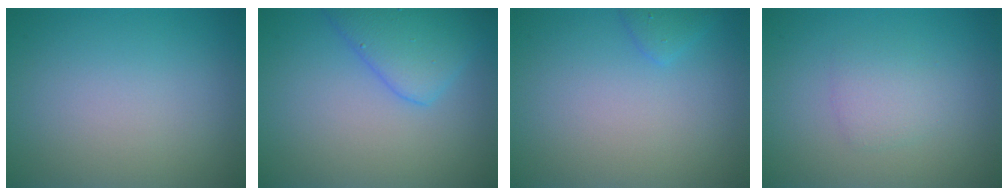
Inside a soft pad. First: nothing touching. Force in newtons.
{"total": 4.4, "press": 4.4, "slide": 0.0}
{"total": 1.2, "press": 1.2, "slide": 0.1}
{"total": 1.7, "press": 1.7, "slide": 0.0}